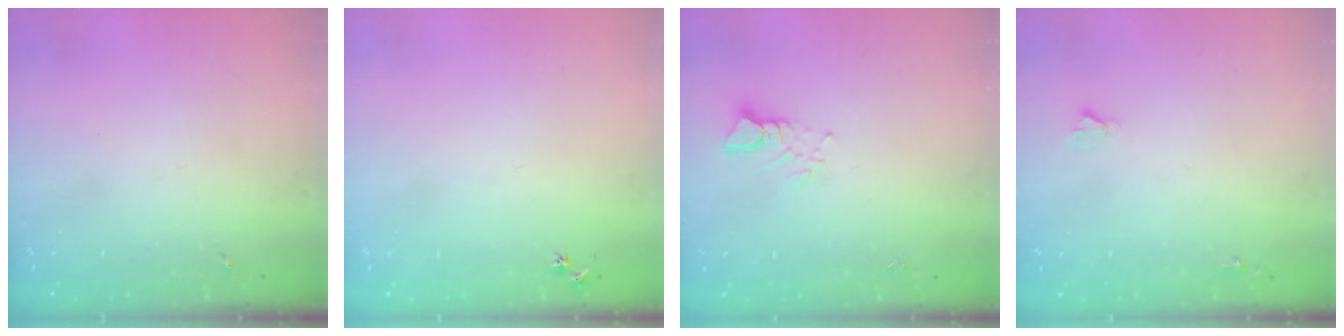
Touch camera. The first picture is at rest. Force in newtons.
{"total": 3.0, "press": 2.9, "slide": 0.3}
{"total": 3.5, "press": 3.5, "slide": 0.3}
{"total": 1.8, "press": 1.8, "slide": 0.1}